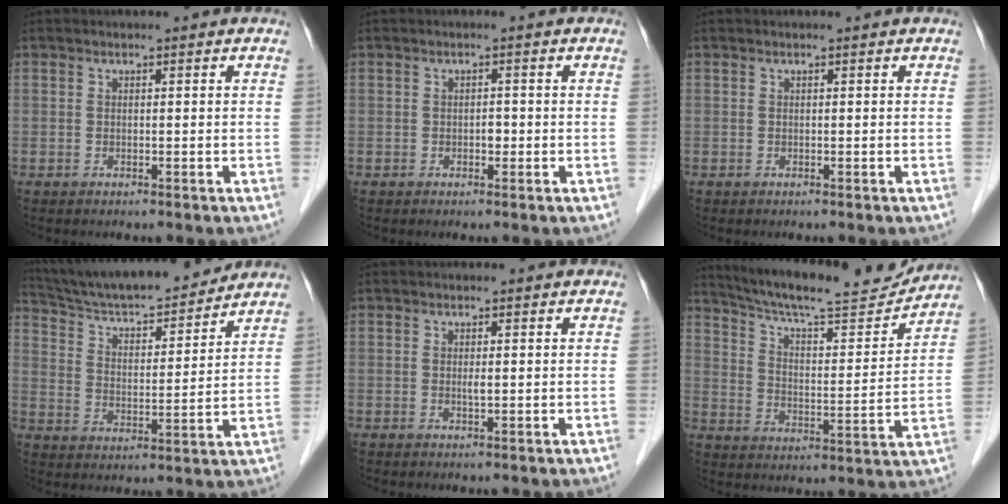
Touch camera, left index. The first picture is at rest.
{"total": 1.0, "force": [-0.4, 0.6, 0.7], "torque": [-0.009, 0.000, -0.009]}
{"total": 0.0}
{"total": 18.1, "force": [16.7, 2.2, 6.6], "torque": [-0.115, 0.008, 0.267]}
{"total": 0.7, "force": [0.0, 0.1, 0.7], "torque": [-0.017, -0.005, -0.001]}
{"total": 18.0, "force": [16.7, 1.9, 6.3], "torque": [-0.110, -0.011, 0.248]}